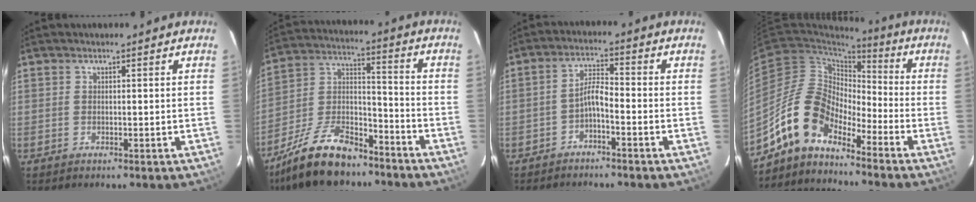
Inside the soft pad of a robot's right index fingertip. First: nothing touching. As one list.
[{"total": 17.2, "force": [-12.4, 7.2, 9.6], "torque": [-0.204, 0.009, -0.220]}, {"total": 3.8, "force": [-2.3, 0.8, 2.9], "torque": [-0.065, 0.014, -0.043]}, {"total": 11.8, "force": [-8.8, 5.7, 5.4], "torque": [-0.101, 0.026, -0.179]}]